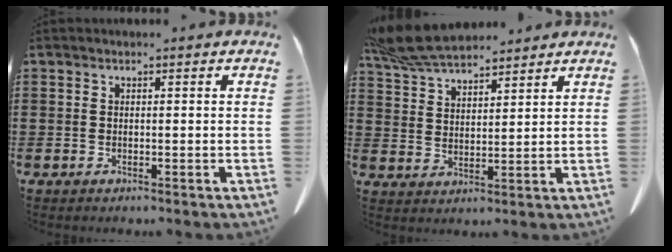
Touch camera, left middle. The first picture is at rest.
{"total": 8.3, "force": [7.4, 1.8, 3.3], "torque": [-0.089, -0.019, 0.142]}